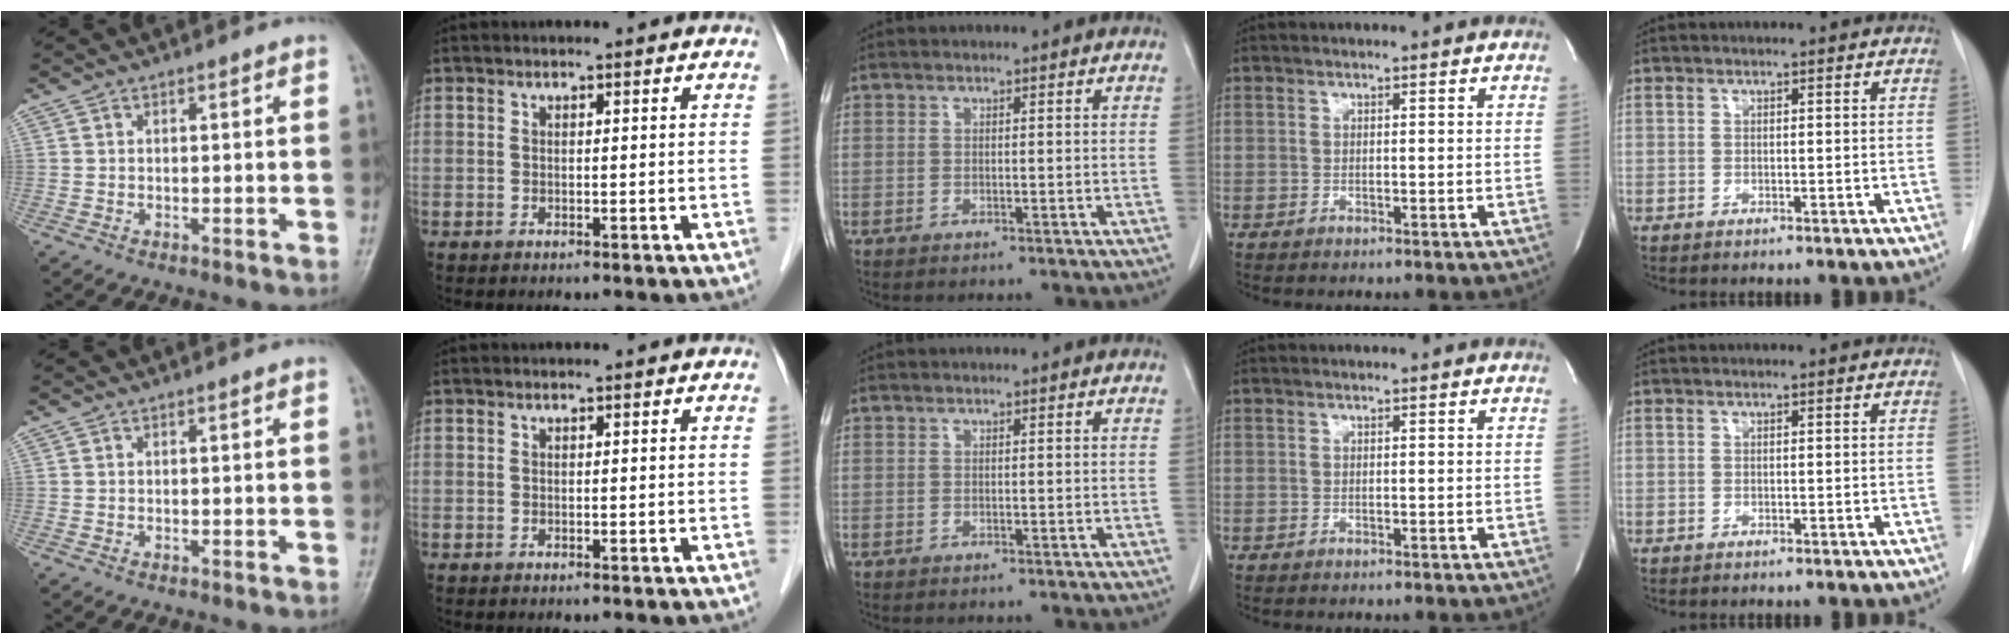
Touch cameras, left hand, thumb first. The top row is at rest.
{}